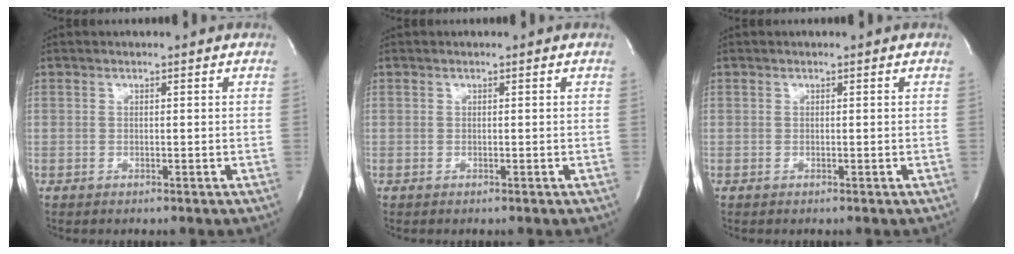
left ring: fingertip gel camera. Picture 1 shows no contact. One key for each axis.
{"total": 0.0}
{"total": 0.0}